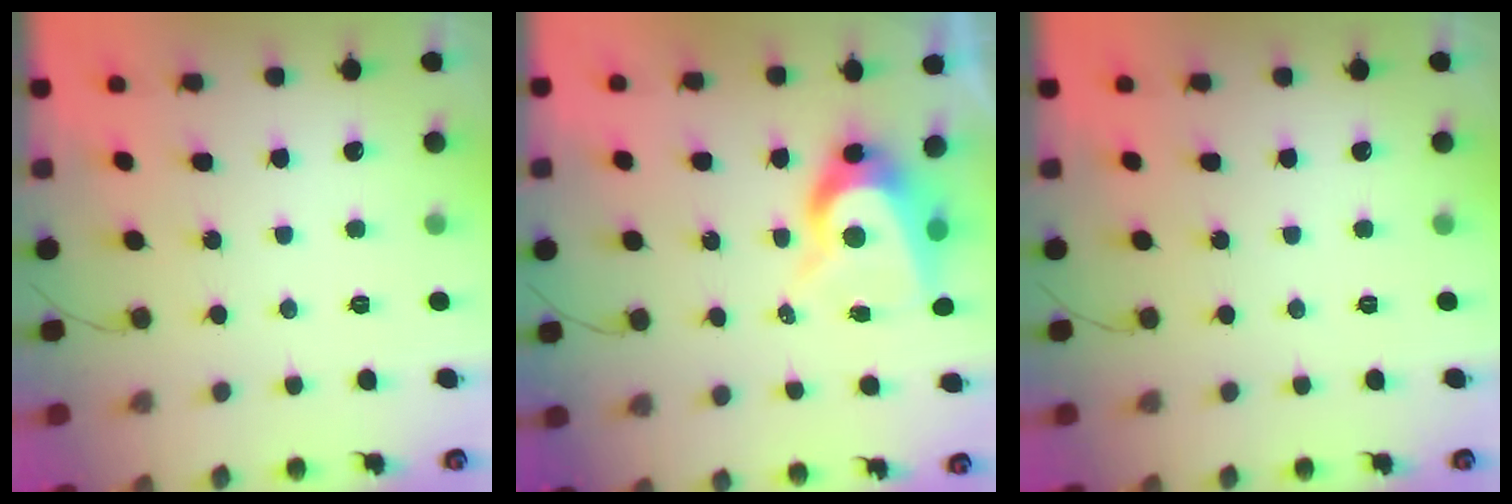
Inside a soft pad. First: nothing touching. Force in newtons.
{"total": 8.5, "press": 8.4, "slide": 0.8}
{"total": 0.0}